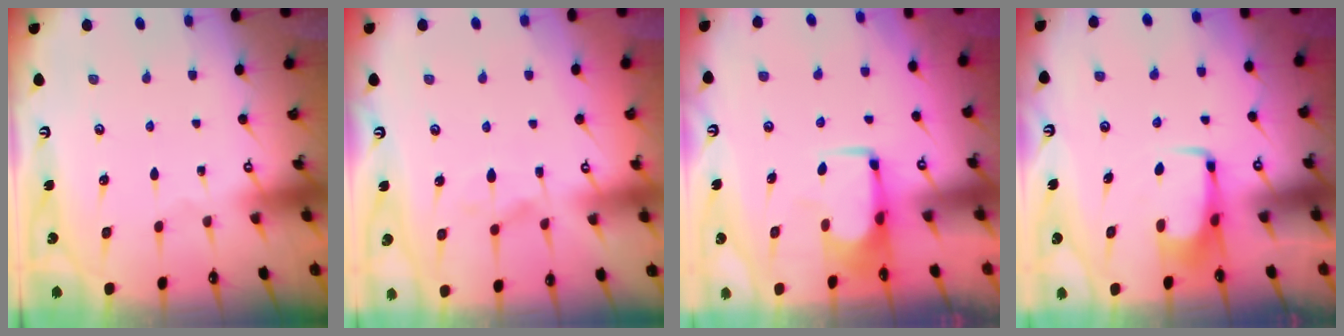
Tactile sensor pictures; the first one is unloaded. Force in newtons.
{"total": 1.2, "press": 0.8, "slide": 0.9}
{"total": 1.0, "press": 1.0, "slide": 0.1}
{"total": 3.9, "press": 3.9, "slide": 0.3}